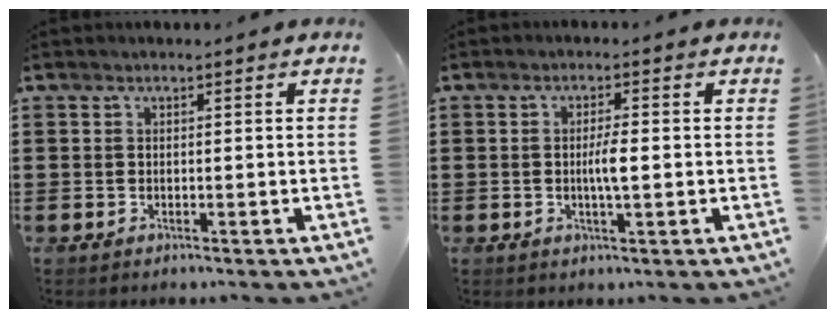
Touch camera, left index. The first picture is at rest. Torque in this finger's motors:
{"motor_torque": [0.29, -0.07, 0.12, 0.06]}